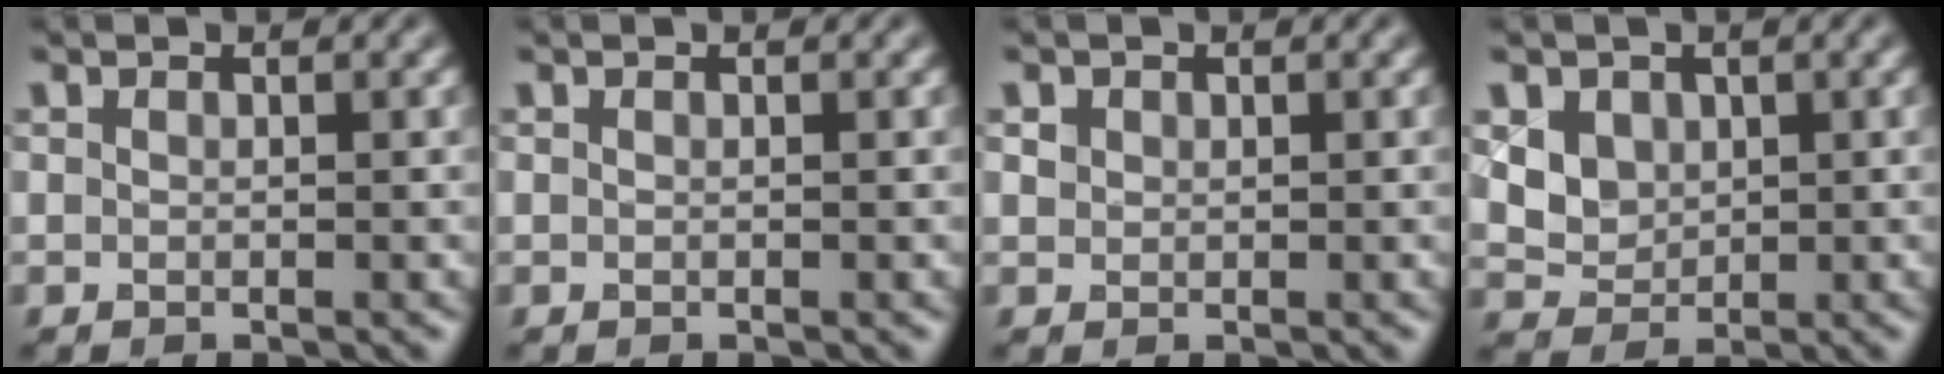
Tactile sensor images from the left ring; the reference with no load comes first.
{"total": 0.0}
{"total": 0.8, "force": [0.4, 0.7, 0.1], "torque": [0.001, -0.002, 0.007]}
{"total": 3.7, "force": [1.5, 3.0, 1.6], "torque": [-0.049, -0.001, 0.050]}